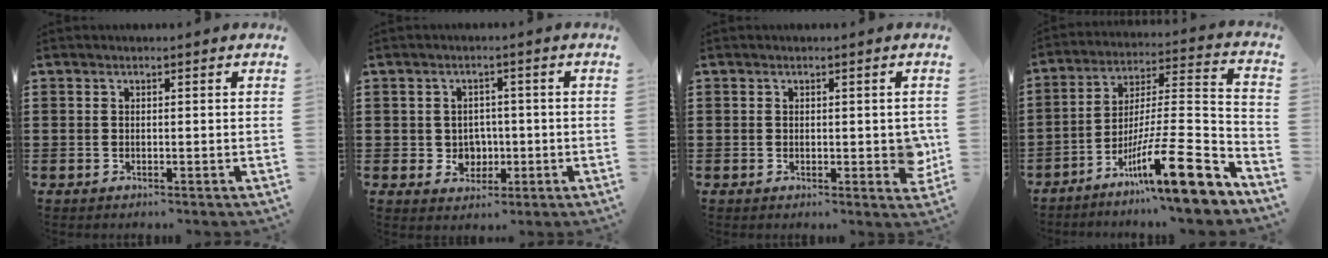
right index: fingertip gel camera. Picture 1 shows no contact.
{"total": 3.2, "force": [-0.2, 3.0, 1.1], "torque": [-0.026, 0.006, -0.010]}
{"total": 2.8, "force": [0.1, 1.3, 2.5], "torque": [-0.028, -0.002, -0.002]}
{"total": 16.9, "force": [-10.7, 2.1, 13.0], "torque": [-0.208, 0.015, -0.186]}